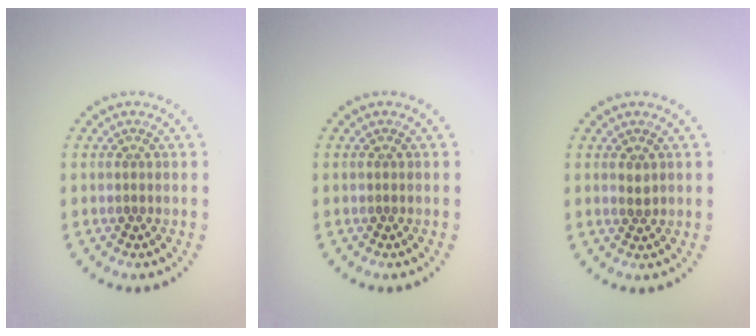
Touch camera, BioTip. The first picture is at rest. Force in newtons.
{"total": 0.0}
{"total": 1.0, "press": 1.0, "slide": 0.2}